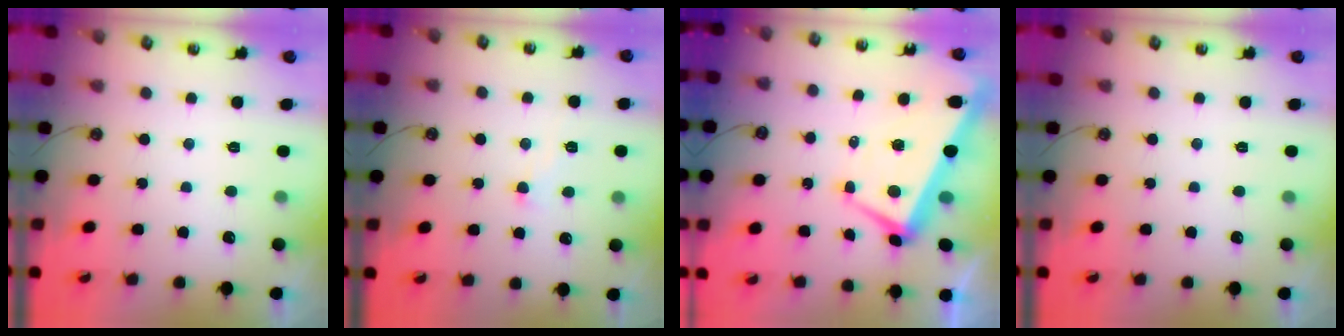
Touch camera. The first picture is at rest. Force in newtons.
{"total": 0.8, "press": 0.5, "slide": 0.6}
{"total": 2.0, "press": 1.6, "slide": 1.2}
{"total": 0.0}